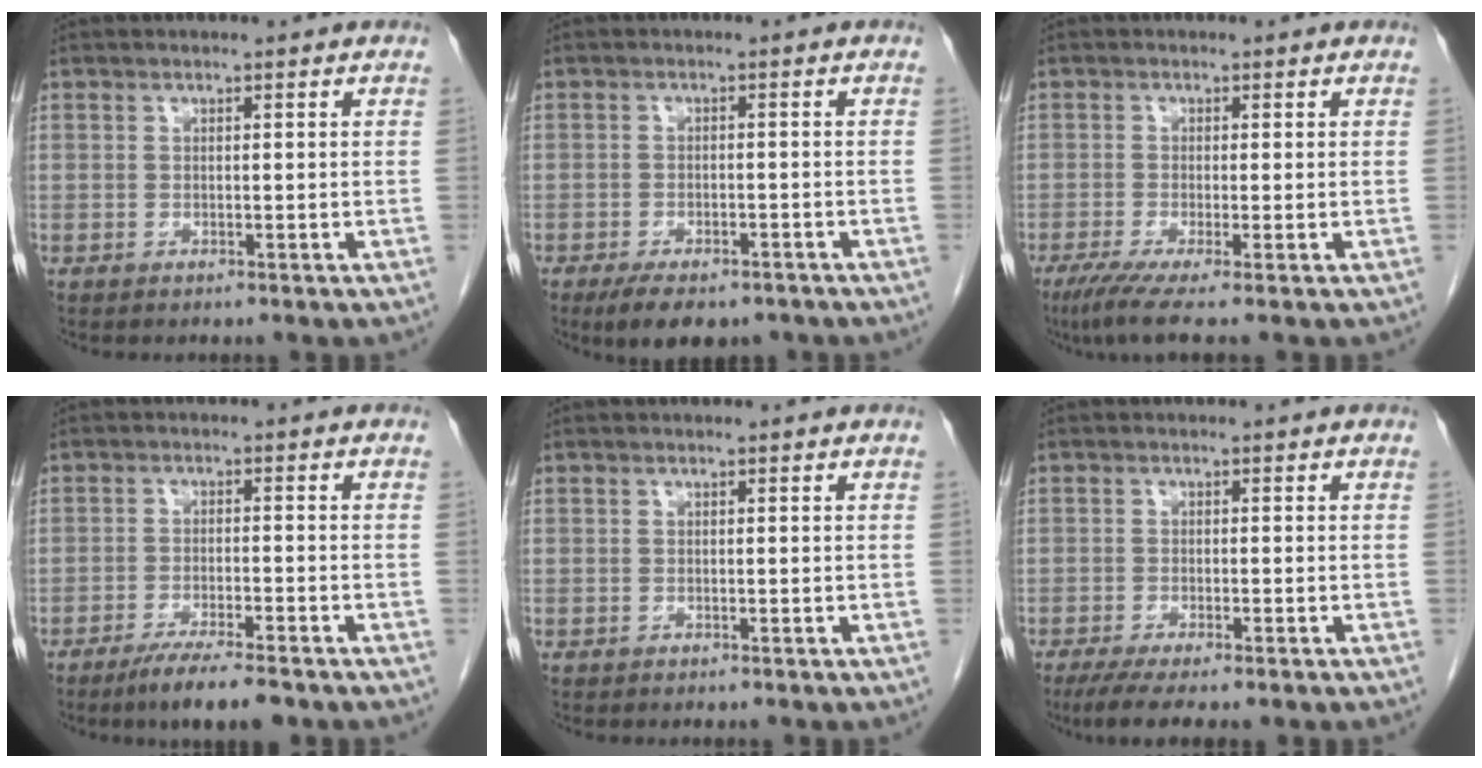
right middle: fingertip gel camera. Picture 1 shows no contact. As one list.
[{"total": 8.1, "force": [-6.1, 3.2, 4.2], "torque": [-0.059, -0.004, -0.088]}, {"total": 5.0, "force": [-3.2, -0.1, 3.8], "torque": [-0.064, -0.016, -0.059]}, {"total": 7.2, "force": [-5.4, 0.7, 4.7], "torque": [-0.075, -0.016, -0.085]}, {"total": 0.0}, {"total": 6.6, "force": [-4.9, 1.0, 4.3], "torque": [-0.065, -0.016, -0.074]}]